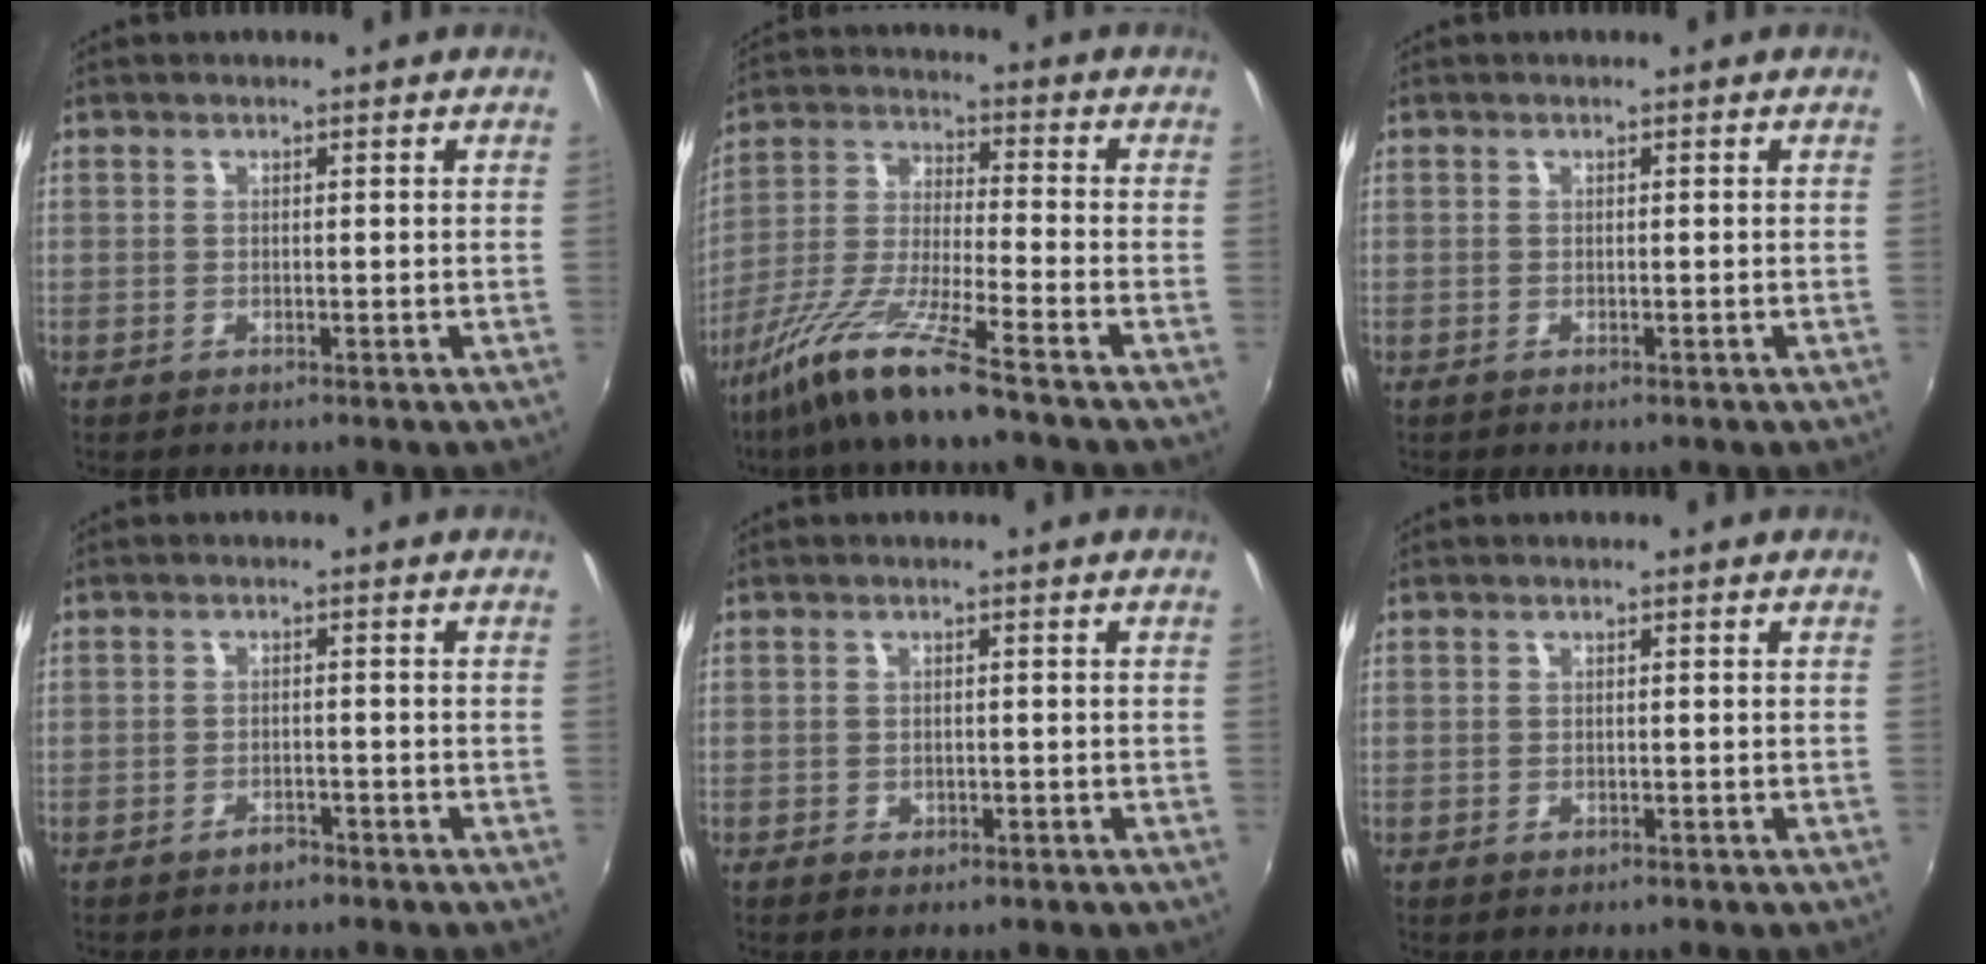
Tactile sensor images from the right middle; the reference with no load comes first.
{"total": 12.7, "force": [-9.3, -0.2, 8.7], "torque": [-0.184, -0.016, -0.179]}
{"total": 0.0}
{"total": 2.1, "force": [-1.7, 1.0, 0.5], "torque": [-0.015, 0.001, -0.026]}
{"total": 1.8, "force": [-1.0, 1.3, 0.7], "torque": [-0.014, -0.005, -0.014]}
{"total": 0.7, "force": [-0.4, 0.5, 0.2], "torque": [-0.003, -0.004, -0.007]}